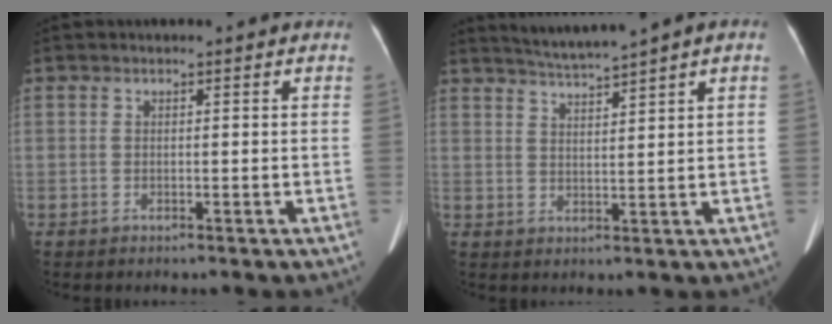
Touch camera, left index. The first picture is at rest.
{"total": 4.7, "force": [4.0, -1.3, 2.1], "torque": [-0.043, 0.002, 0.075]}